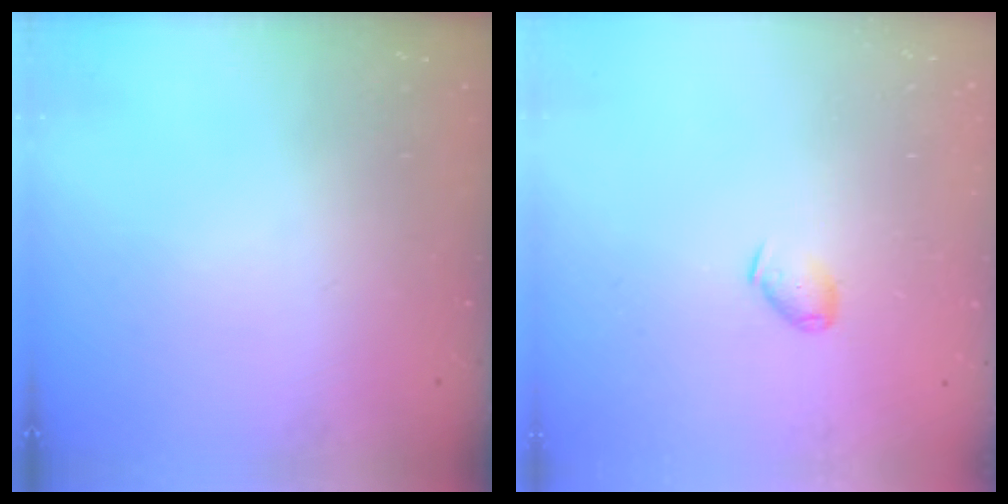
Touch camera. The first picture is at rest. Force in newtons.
{"total": 6.3, "press": 6.3, "slide": 0.8}